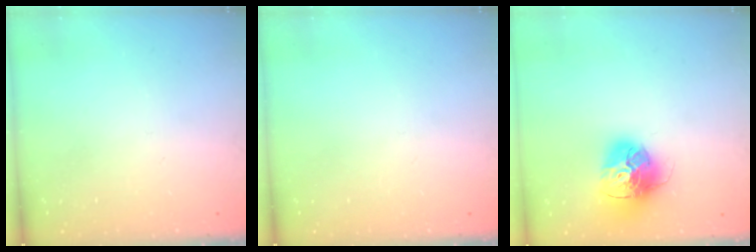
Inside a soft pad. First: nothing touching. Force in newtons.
{"total": 0.0}
{"total": 16.2, "press": 16.1, "slide": 1.6}